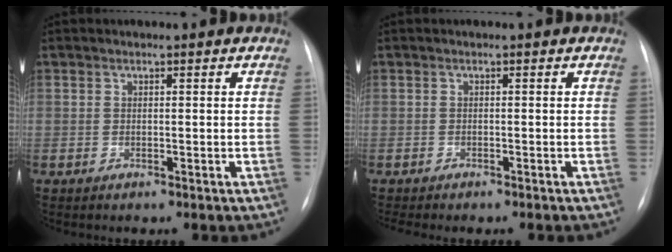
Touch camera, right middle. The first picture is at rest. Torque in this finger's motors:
{"motor_torque": [0.21, -0.19, 0.08, 0.04]}